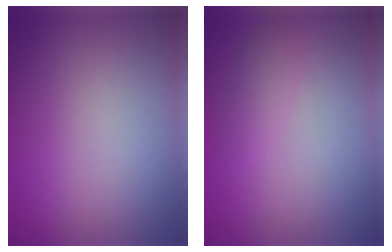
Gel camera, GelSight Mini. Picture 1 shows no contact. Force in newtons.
{"total": 1.3, "press": 1.3, "slide": 0.0}